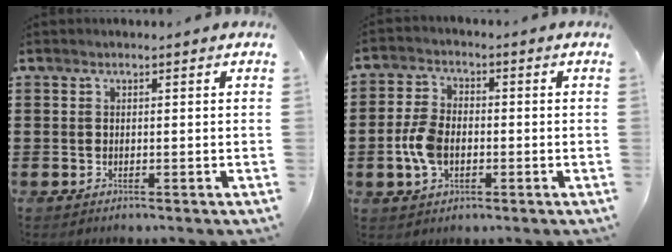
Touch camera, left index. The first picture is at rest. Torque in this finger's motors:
{"motor_torque": [0.78, 0.36, 0.32, 0.11]}